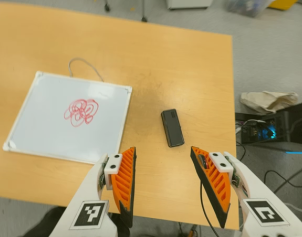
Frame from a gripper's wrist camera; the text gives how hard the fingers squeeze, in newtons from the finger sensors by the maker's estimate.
{"total": 0.0}